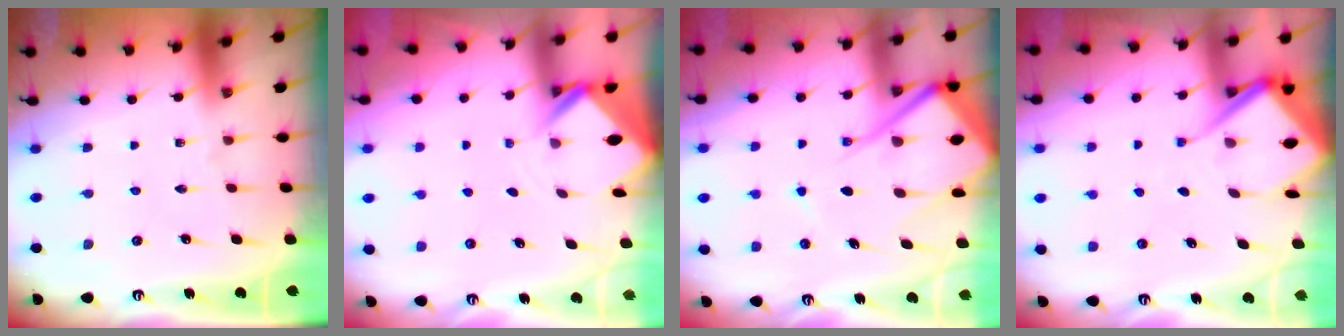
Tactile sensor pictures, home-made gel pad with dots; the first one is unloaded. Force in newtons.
{"total": 2.6, "press": 2.6, "slide": 0.1}
{"total": 13.9, "press": 13.8, "slide": 1.7}
{"total": 8.4, "press": 8.3, "slide": 1.0}